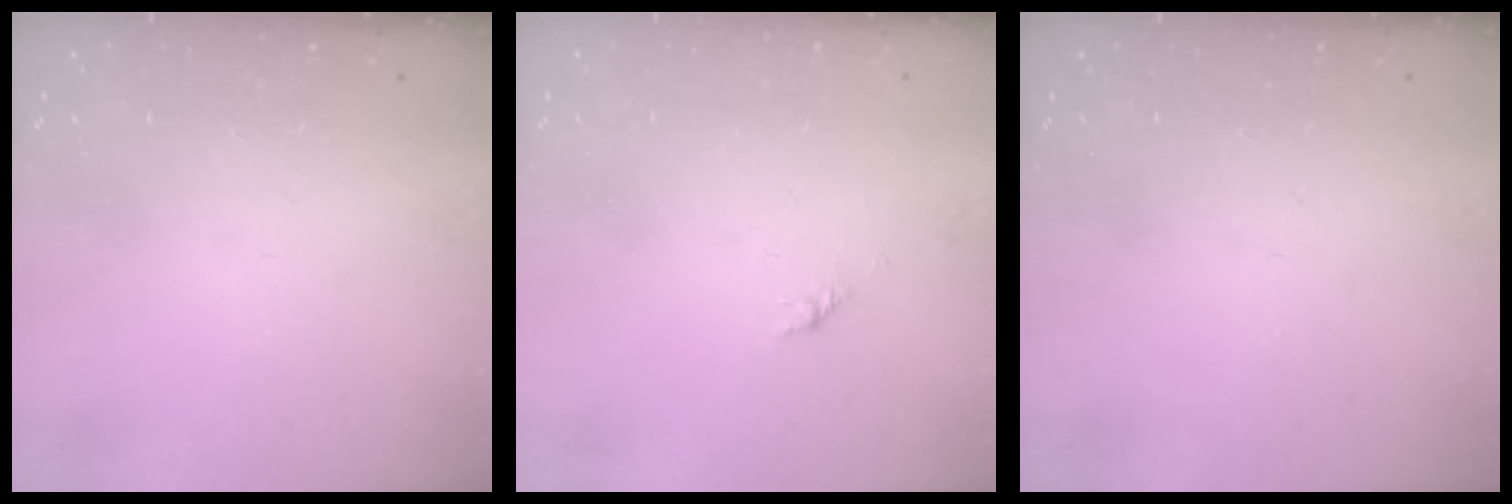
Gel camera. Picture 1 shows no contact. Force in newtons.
{"total": 1.5, "press": 1.4, "slide": 0.5}
{"total": 0.0}